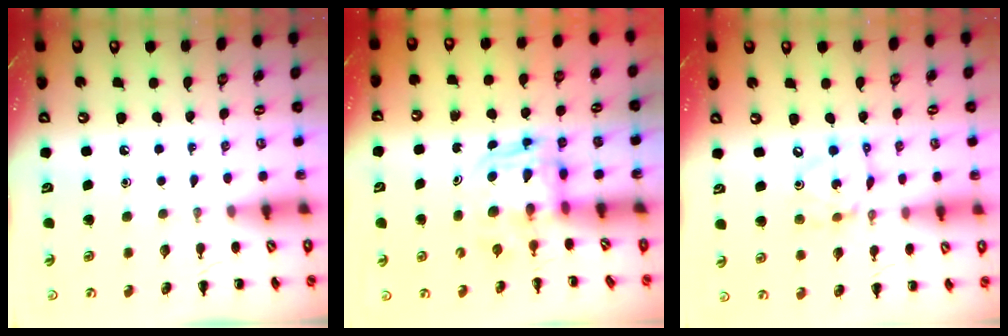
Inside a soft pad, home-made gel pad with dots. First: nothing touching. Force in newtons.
{"total": 2.7, "press": 2.7, "slide": 0.2}
{"total": 6.4, "press": 6.3, "slide": 1.2}